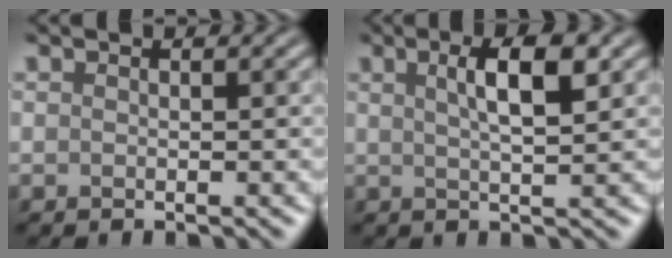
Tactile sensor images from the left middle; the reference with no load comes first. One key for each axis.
{"total": 3.9, "fx": 1.0, "fy": 0.8, "fz": 3.6, "tx": -0.056, "ty": 0.009, "tz": 0.022}